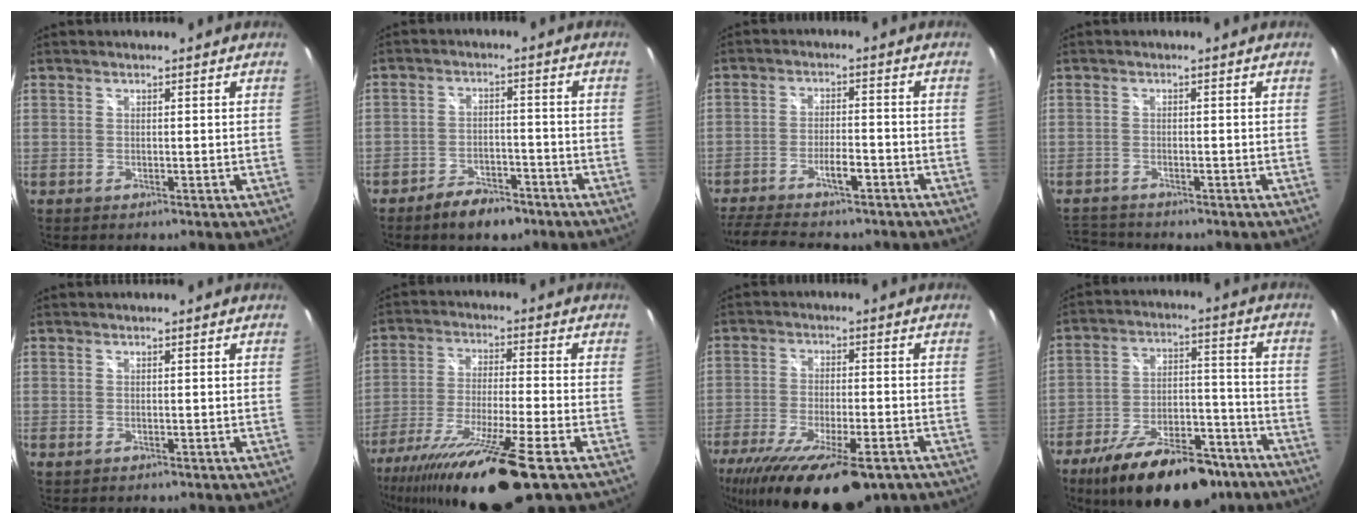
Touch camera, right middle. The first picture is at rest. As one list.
[{"total": 6.7, "force": [-5.2, 3.0, 2.9], "torque": [-0.072, 0.009, -0.077]}, {"total": 10.9, "force": [-8.8, 3.2, 5.7], "torque": [-0.125, -0.007, -0.141]}, {"total": 5.3, "force": [-5.0, 1.4, 1.2], "torque": [-0.042, -0.010, -0.088]}, {"total": 0.0}, {"total": 19.9, "force": [-13.6, 1.2, 14.5], "torque": [-0.283, -0.058, -0.234]}, {"total": 20.8, "force": [-14.2, 6.4, 13.8], "torque": [-0.268, -0.067, -0.219]}, {"total": 21.8, "force": [-15.4, 9.5, 12.0], "torque": [-0.211, 0.001, -0.223]}]